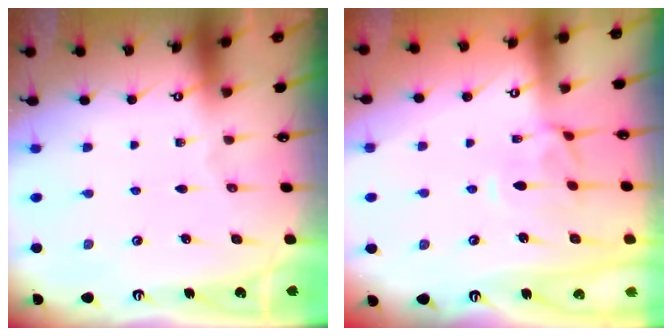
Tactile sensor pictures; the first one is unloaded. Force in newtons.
{"total": 1.6, "press": 1.4, "slide": 0.8}